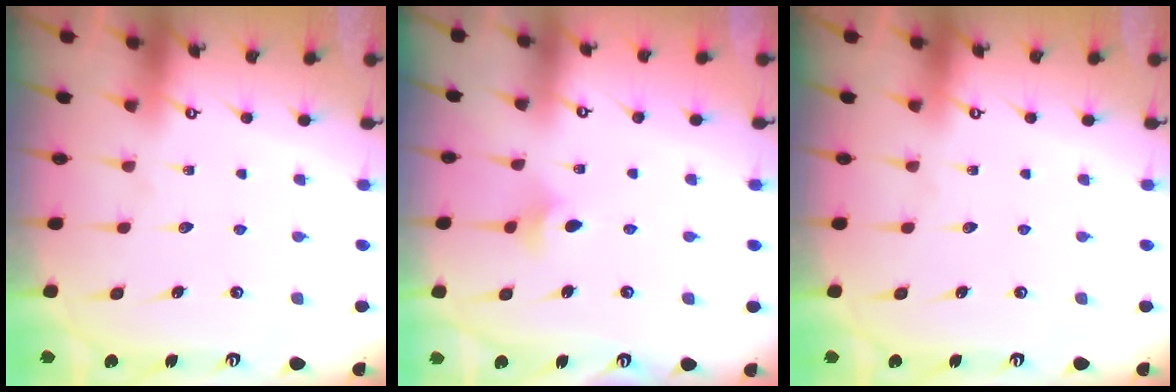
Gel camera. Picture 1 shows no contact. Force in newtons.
{"total": 3.5, "press": 3.4, "slide": 0.9}
{"total": 0.0}